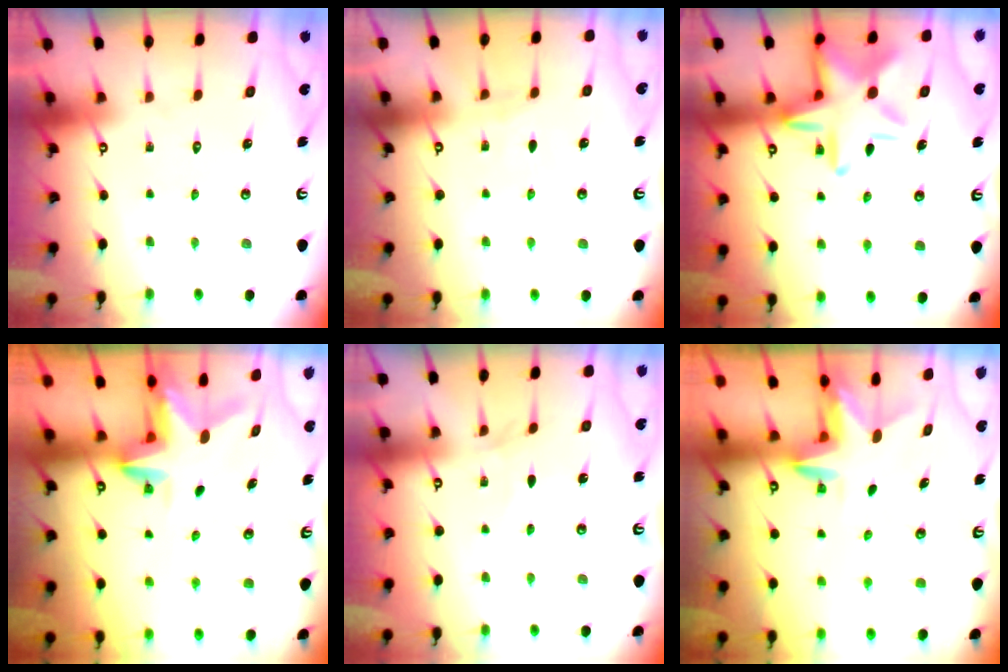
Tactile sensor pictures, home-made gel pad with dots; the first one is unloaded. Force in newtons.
{"total": 3.7, "press": 3.7, "slide": 0.4}
{"total": 17.8, "press": 17.7, "slide": 1.2}
{"total": 4.3, "press": 4.3, "slide": 0.1}
{"total": 3.1, "press": 3.1, "slide": 0.4}
{"total": 3.0, "press": 3.0, "slide": 0.2}